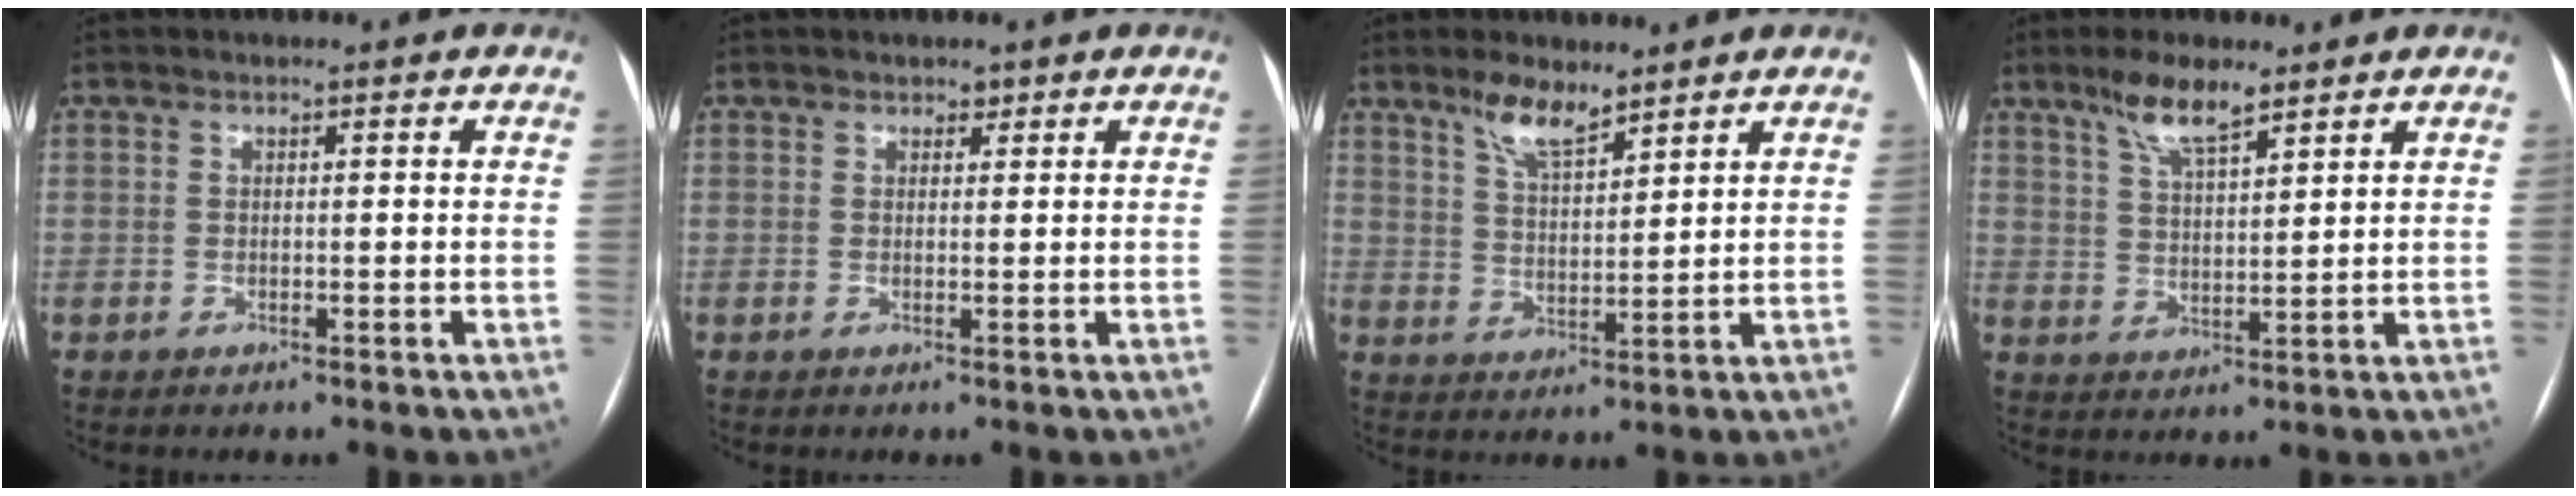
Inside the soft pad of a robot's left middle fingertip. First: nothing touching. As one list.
[{"total": 1.2, "force": [0.9, 0.7, 0.3], "torque": [-0.003, -0.004, 0.011]}, {"total": 6.0, "force": [4.8, 1.3, 3.4], "torque": [-0.069, -0.001, 0.091]}, {"total": 6.7, "force": [5.0, 1.3, 4.4], "torque": [-0.089, 0.003, 0.094]}]